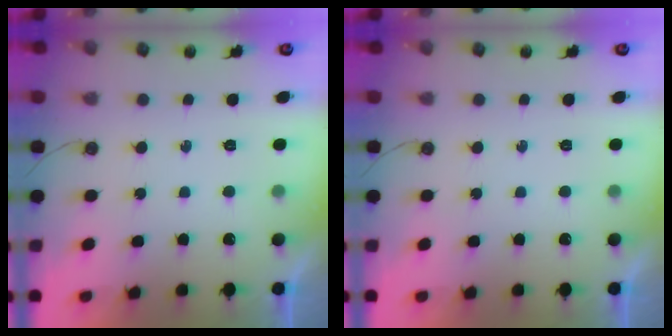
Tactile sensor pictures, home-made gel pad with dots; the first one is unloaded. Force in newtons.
{"total": 0.0}